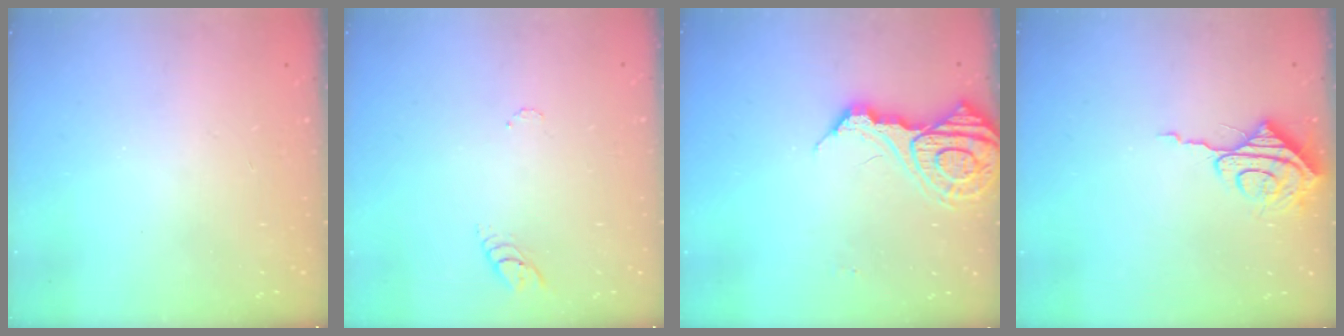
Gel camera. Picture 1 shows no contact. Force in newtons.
{"total": 4.1, "press": 4.0, "slide": 0.4}
{"total": 14.3, "press": 14.3, "slide": 1.4}
{"total": 8.0, "press": 8.0, "slide": 0.7}